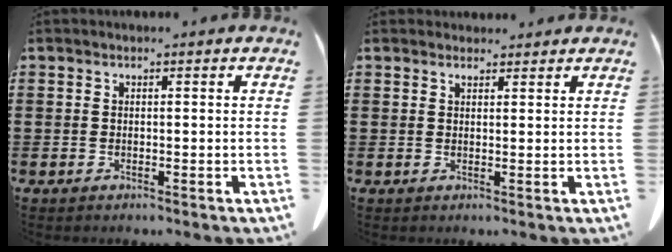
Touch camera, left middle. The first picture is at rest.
{"total": 1.5, "force": [1.3, 0.5, 0.3], "torque": [-0.001, -0.002, 0.024]}